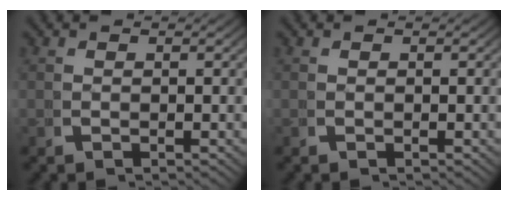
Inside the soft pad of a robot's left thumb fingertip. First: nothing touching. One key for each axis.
{"total": 0.0}